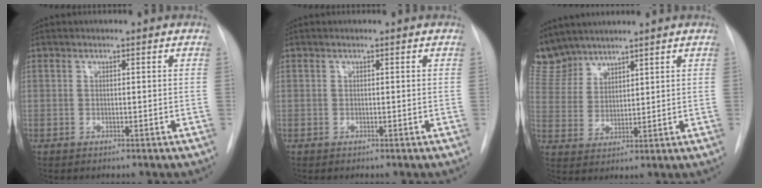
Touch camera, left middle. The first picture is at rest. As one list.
[{"total": 0.0}, {"total": 7.4, "force": [7.0, 2.2, 0.2], "torque": [-0.013, 0.007, 0.157]}]